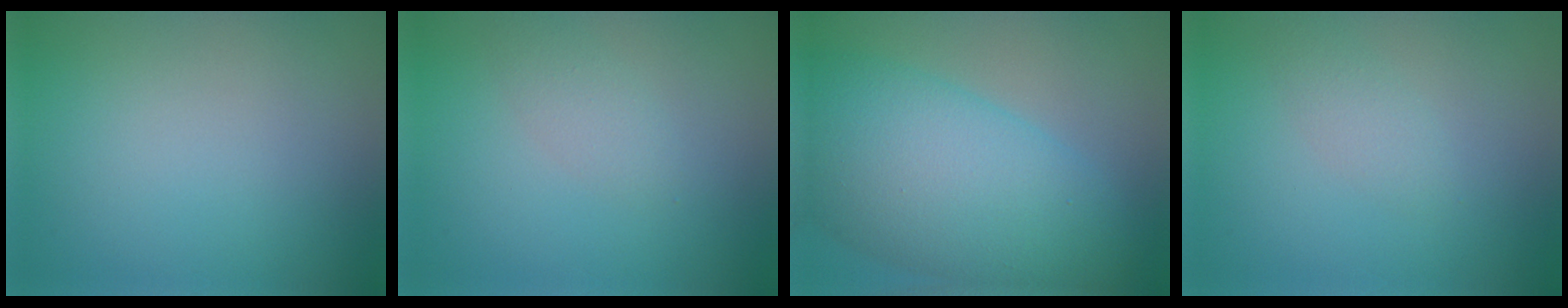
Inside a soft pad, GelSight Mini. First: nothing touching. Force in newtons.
{"total": 1.7, "press": 1.7, "slide": 0.0}
{"total": 11.1, "press": 11.1, "slide": 0.3}
{"total": 1.5, "press": 1.5, "slide": 0.1}